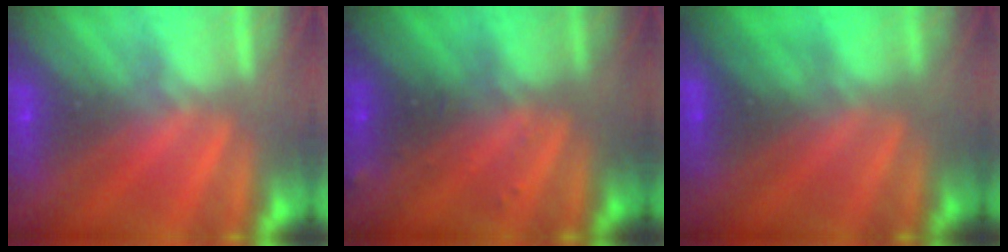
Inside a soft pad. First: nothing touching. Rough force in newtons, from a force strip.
{"total": 2.9}
{"total": 2.0}